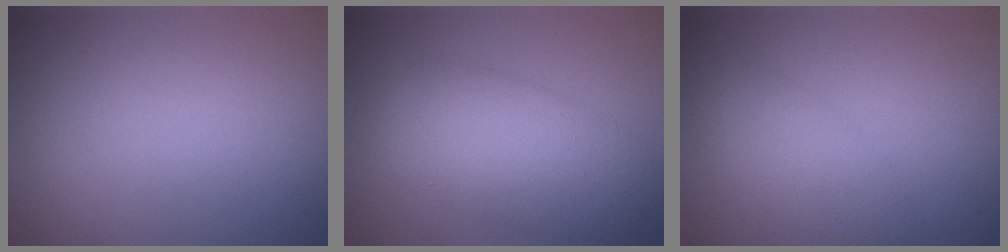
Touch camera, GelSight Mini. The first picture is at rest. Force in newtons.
{"total": 7.4, "press": 7.4, "slide": 0.2}
{"total": 3.5, "press": 3.4, "slide": 0.1}